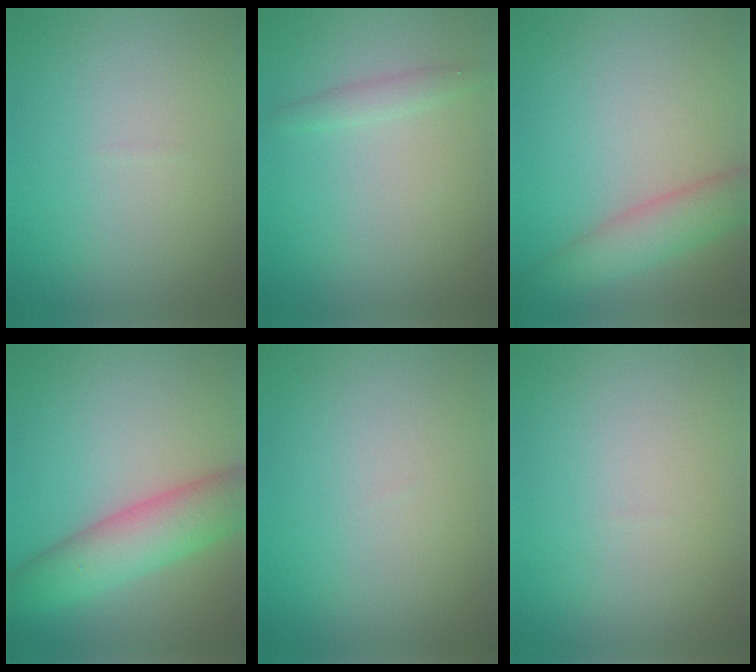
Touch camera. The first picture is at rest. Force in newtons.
{"total": 1.3, "press": 1.3, "slide": 0.1}
{"total": 4.2, "press": 4.2, "slide": 0.3}
{"total": 6.6, "press": 6.6, "slide": 0.3}
{"total": 0.0}
{"total": 0.0}